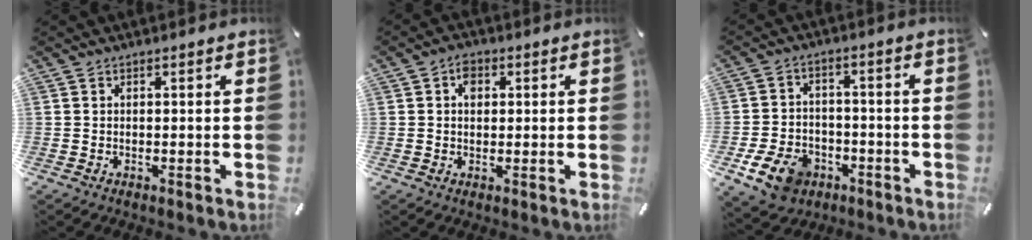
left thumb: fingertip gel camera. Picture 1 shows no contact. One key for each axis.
{"total": 3.4, "fx": 0.8, "fy": 2.7, "fz": 2.0, "tx": -0.027, "ty": 0.003, "tz": 0.008}
{"total": 10.2, "fx": -5.2, "fy": 7.3, "fz": 4.9, "tx": -0.100, "ty": 0.033, "tz": -0.093}